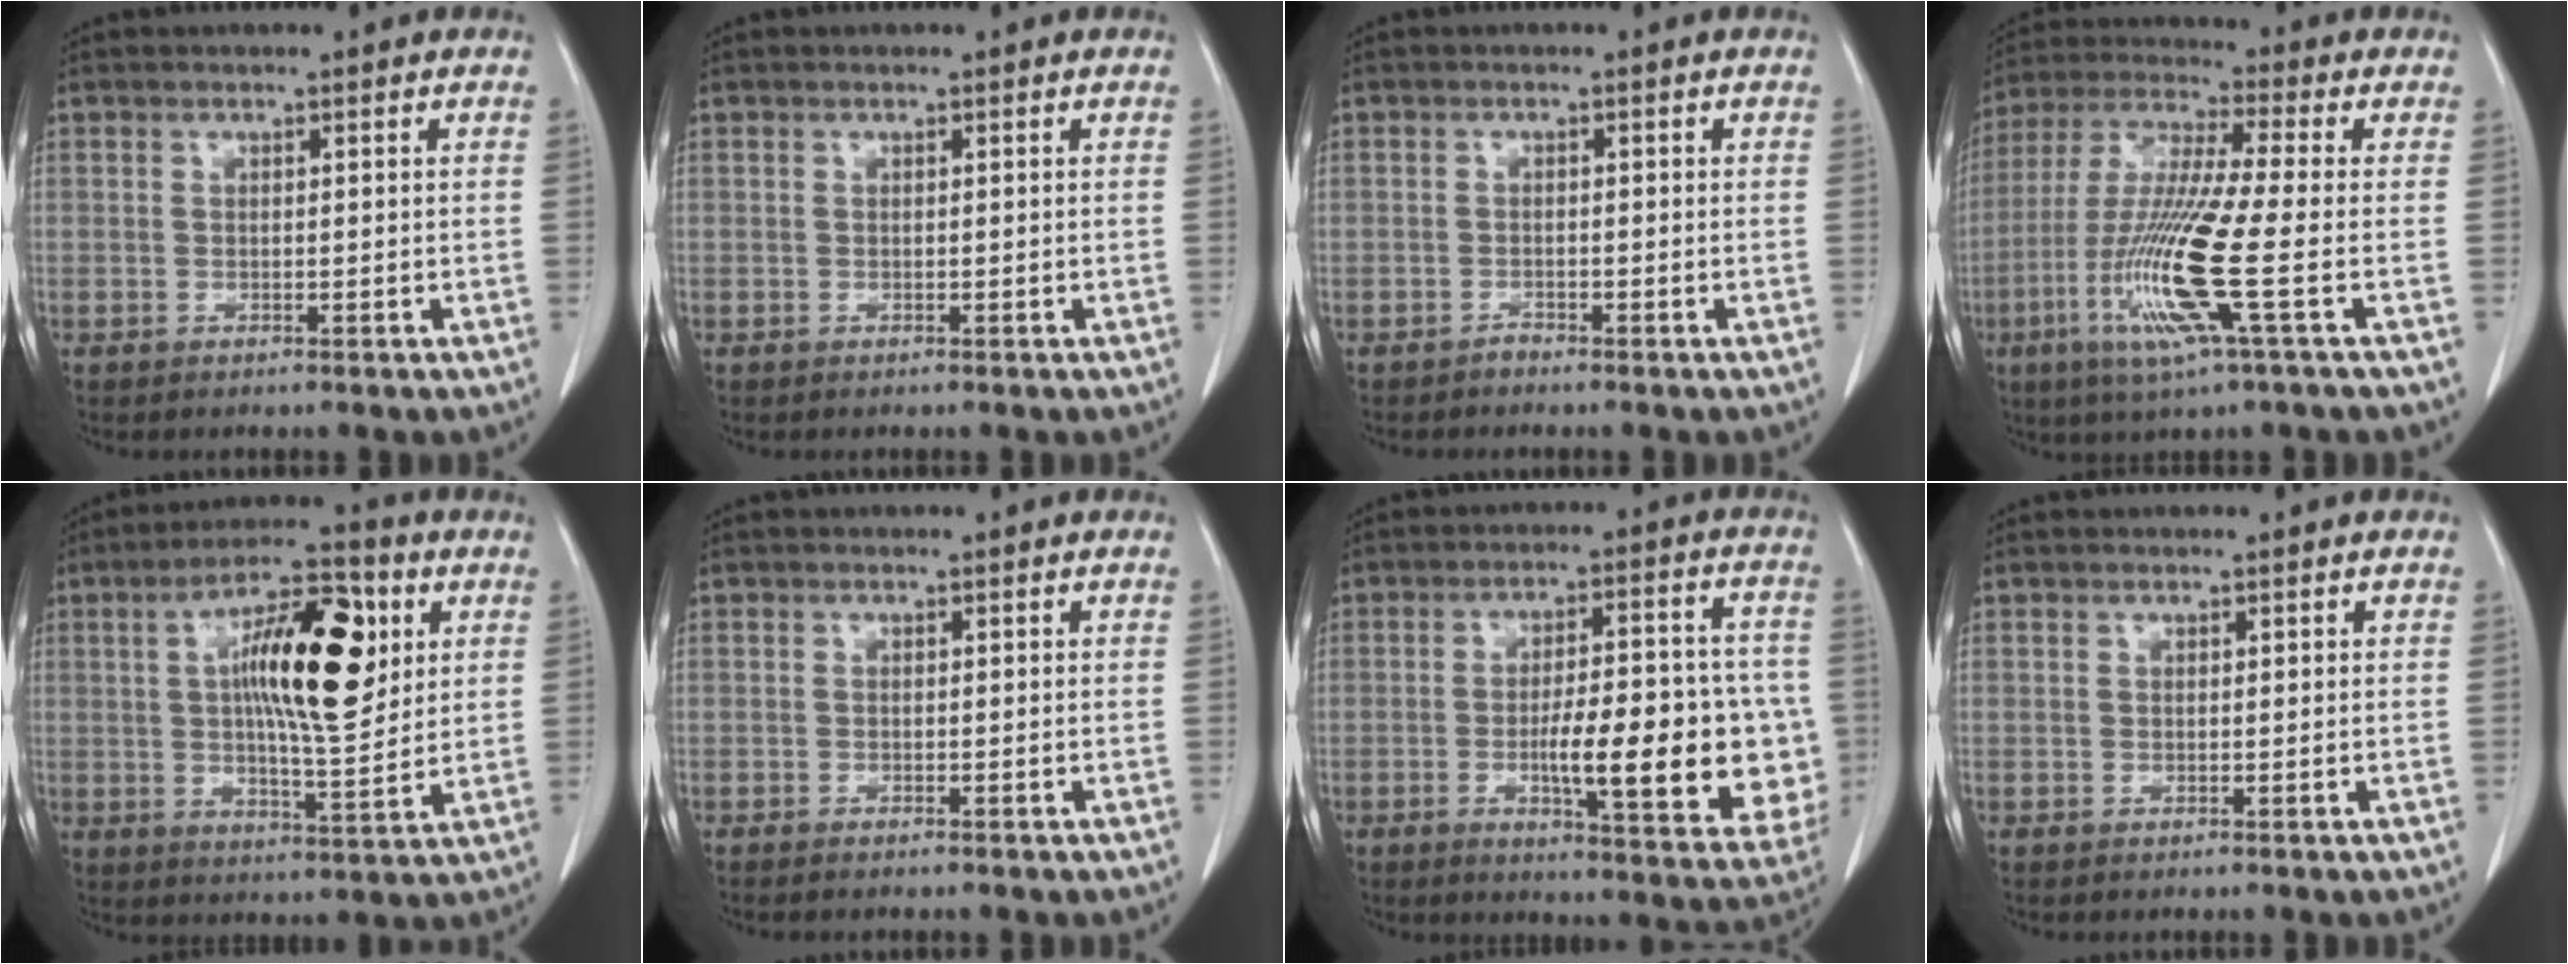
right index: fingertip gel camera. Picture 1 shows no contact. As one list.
[{"total": 0.0}, {"total": 0.8, "force": [-0.7, 0.2, 0.0], "torque": [0.003, 0.000, -0.016]}, {"total": 14.7, "force": [-4.2, -0.4, 14.1], "torque": [-0.290, -0.018, -0.088]}, {"total": 15.2, "force": [3.9, 4.0, 14.2], "torque": [-0.238, 0.017, 0.057]}, {"total": 0.8, "force": [-0.7, 0.1, 0.4], "torque": [-0.010, -0.002, -0.012]}, {"total": 17.8, "force": [-3.1, 4.3, 17.0], "torque": [-0.175, 0.019, -0.027]}, {"total": 0.0}]